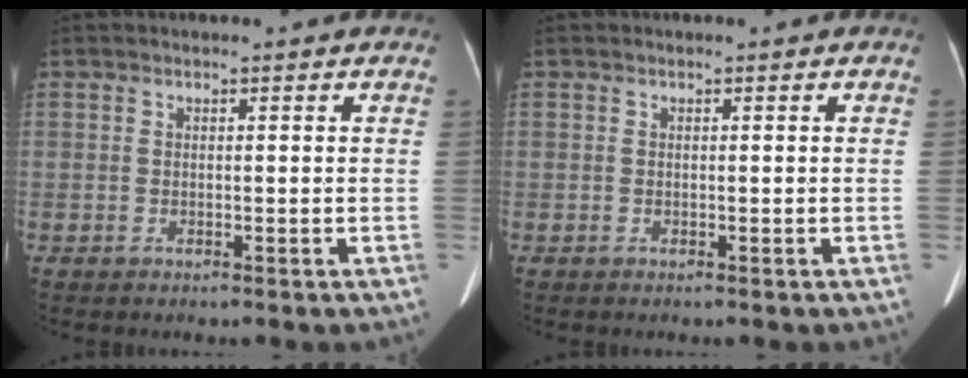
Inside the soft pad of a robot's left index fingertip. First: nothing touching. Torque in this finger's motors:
{"motor_torque": [0.03, 0.04, 0.00, 0.00]}